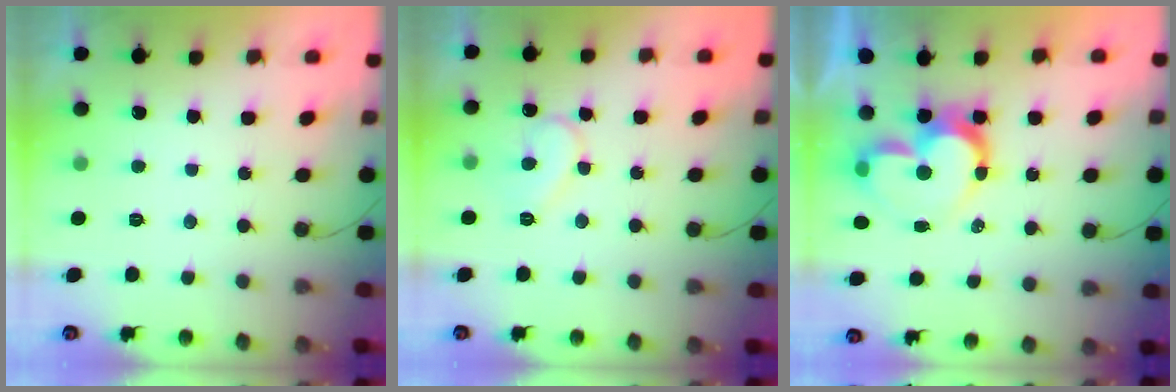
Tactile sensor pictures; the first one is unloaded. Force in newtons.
{"total": 8.7, "press": 8.6, "slide": 0.6}
{"total": 12.6, "press": 12.6, "slide": 1.4}